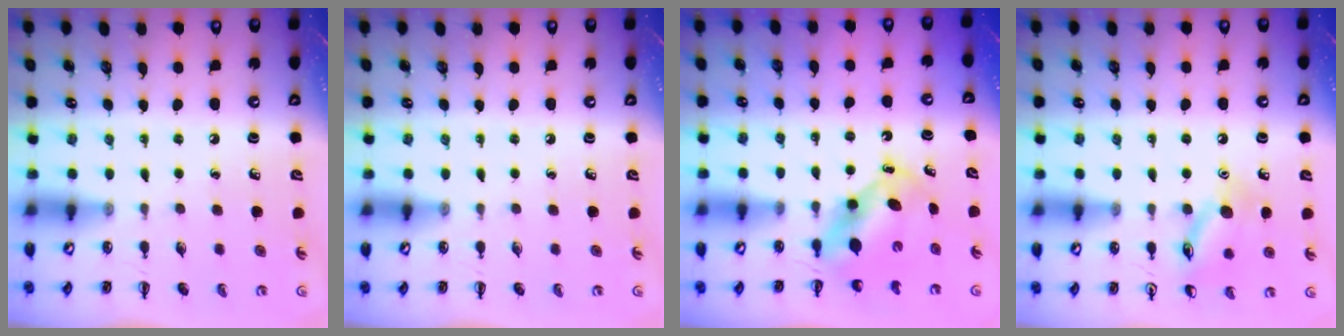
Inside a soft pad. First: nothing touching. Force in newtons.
{"total": 0.0}
{"total": 5.6, "press": 5.5, "slide": 1.2}
{"total": 12.2, "press": 12.1, "slide": 0.7}